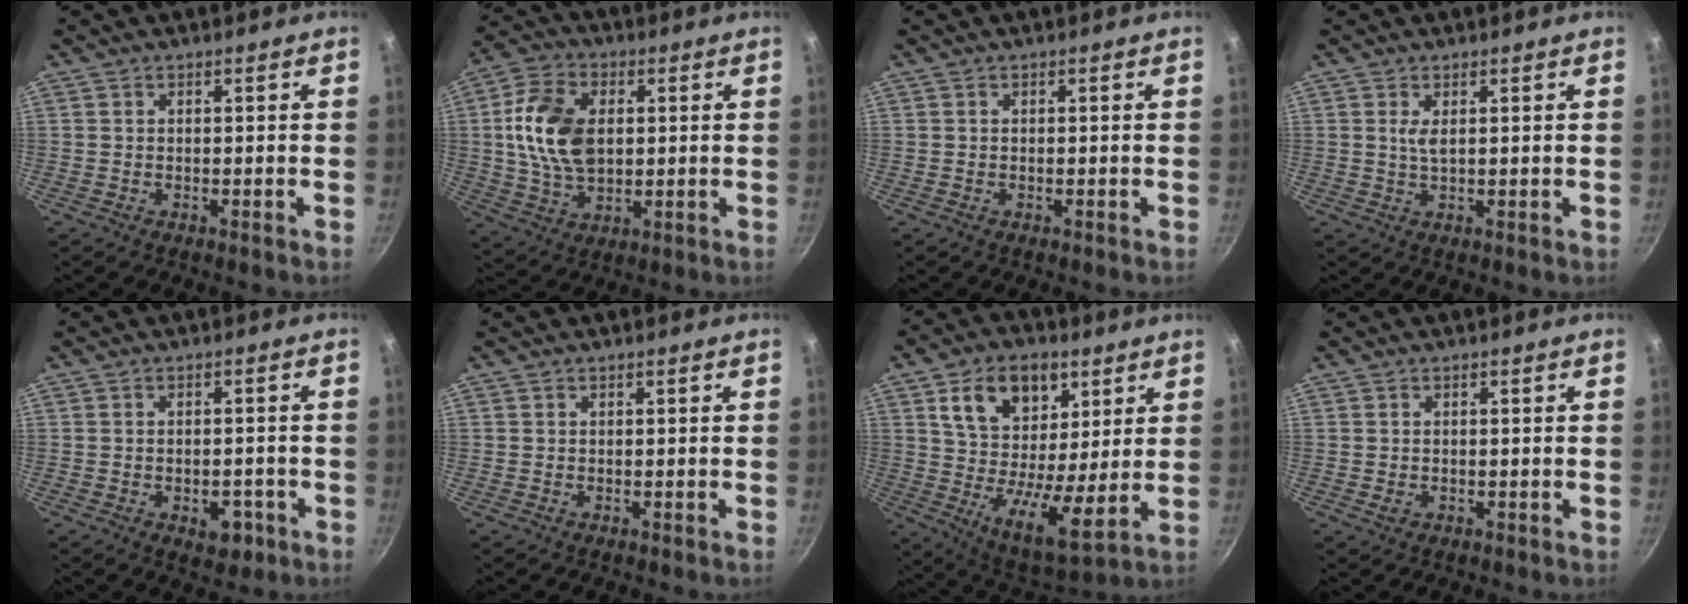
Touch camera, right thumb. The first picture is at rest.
{"total": 14.3, "force": [1.7, 9.3, 10.7], "torque": [-0.187, 0.000, 0.028]}
{"total": 0.0}
{"total": 2.2, "force": [0.7, 0.6, 2.0], "torque": [-0.042, -0.006, 0.016]}
{"total": 4.9, "force": [-2.0, 3.0, 3.3], "torque": [-0.027, 0.010, -0.022]}
{"total": 0.0}
{"total": 19.0, "force": [7.5, 11.5, 13.1], "torque": [-0.187, -0.038, 0.127]}
{"total": 1.0, "force": [-0.1, 0.7, 0.7], "torque": [-0.013, 0.000, 0.000]}